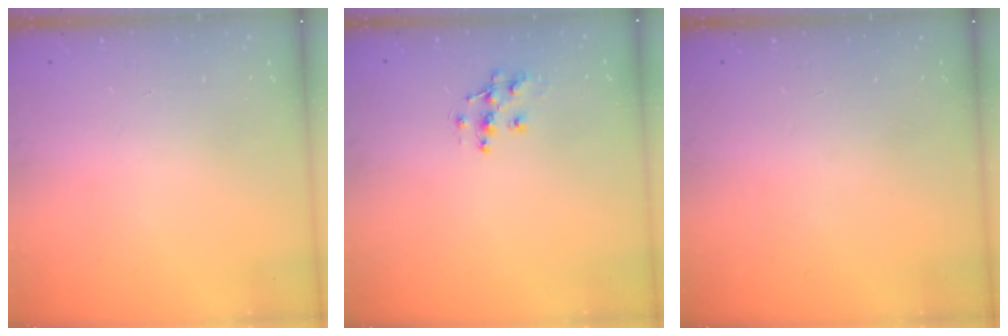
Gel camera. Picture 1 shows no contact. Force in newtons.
{"total": 8.5, "press": 8.4, "slide": 0.6}
{"total": 0.0}